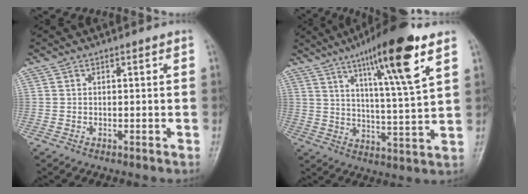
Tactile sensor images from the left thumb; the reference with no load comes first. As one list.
[{"total": 16.6, "force": [9.2, 2.0, 13.7], "torque": [-0.215, -0.040, 0.148]}]